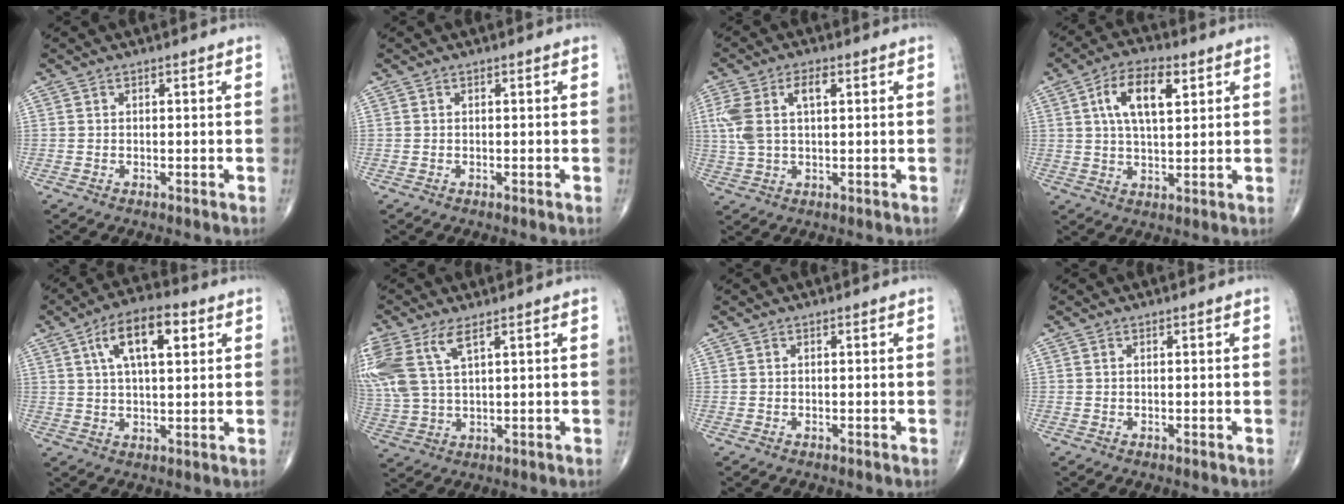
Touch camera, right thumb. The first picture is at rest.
{"total": 0.0}
{"total": 8.4, "force": [2.3, 4.1, 7.0], "torque": [-0.163, 0.017, 0.048]}
{"total": 10.6, "force": [3.7, 4.8, 8.6], "torque": [-0.147, -0.003, 0.065]}
{"total": 11.6, "force": [4.2, 4.9, 9.6], "torque": [-0.155, 0.004, 0.069]}
{"total": 12.9, "force": [5.9, 5.7, 10.0], "torque": [-0.256, -0.006, 0.124]}
{"total": 0.0}
{"total": 0.0}